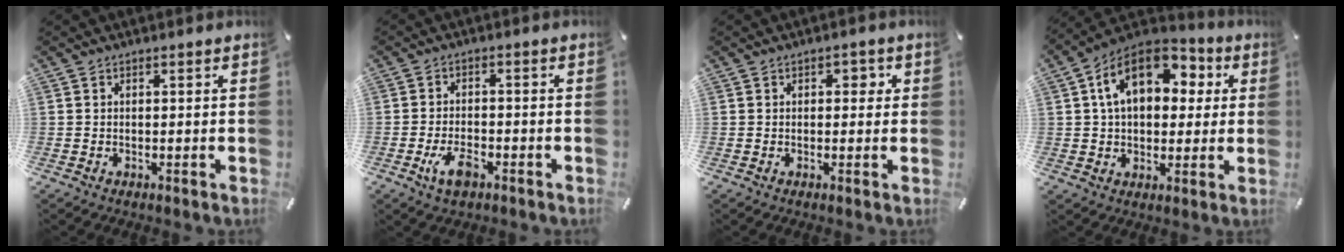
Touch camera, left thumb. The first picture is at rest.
{"total": 5.6, "force": [-2.8, 2.9, 4.0], "torque": [-0.088, 0.009, -0.055]}
{"total": 2.0, "force": [0.2, 1.6, 1.2], "torque": [-0.013, 0.004, -0.005]}
{"total": 15.5, "force": [4.9, 10.8, 9.9], "torque": [-0.174, -0.006, 0.088]}